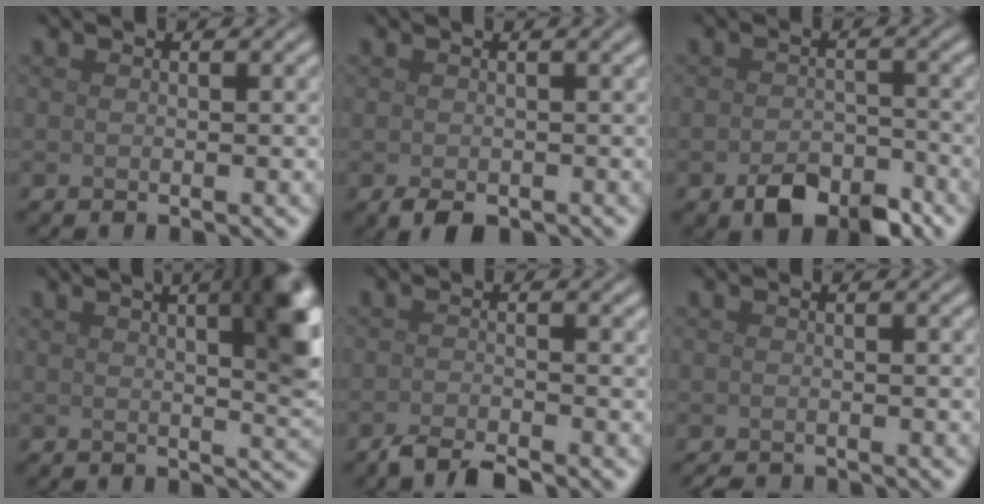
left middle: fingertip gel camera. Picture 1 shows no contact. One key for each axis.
{"total": 2.8, "fx": -1.1, "fy": 1.3, "fz": 2.2, "tx": -0.038, "ty": -0.010, "tz": -0.015}
{"total": 4.9, "fx": -3.1, "fy": 2.6, "fz": 2.8, "tx": -0.043, "ty": -0.006, "tz": -0.053}
{"total": 11.0, "fx": 3.4, "fy": 4.4, "fz": 9.6, "tx": -0.067, "ty": 0.030, "tz": 0.030}
{"total": 2.8, "fx": -2.3, "fy": 0.5, "fz": 1.5, "tx": -0.028, "ty": -0.001, "tz": -0.048}
{"total": 1.5, "fx": -1.5, "fy": 0.2, "fz": 0.2, "tx": -0.001, "ty": -0.007, "tz": -0.022}